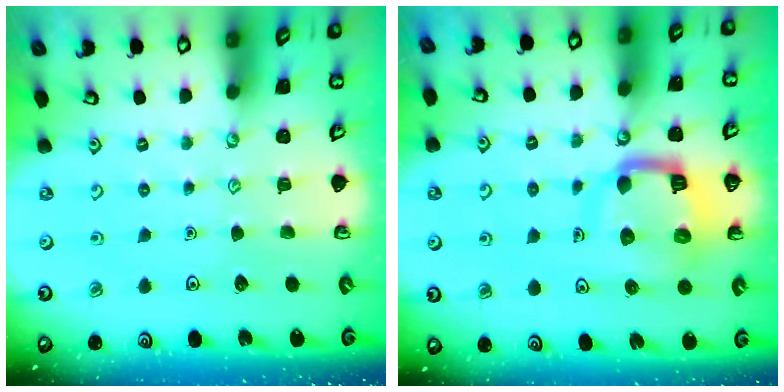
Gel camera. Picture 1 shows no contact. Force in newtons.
{"total": 11.0, "press": 10.9, "slide": 1.3}